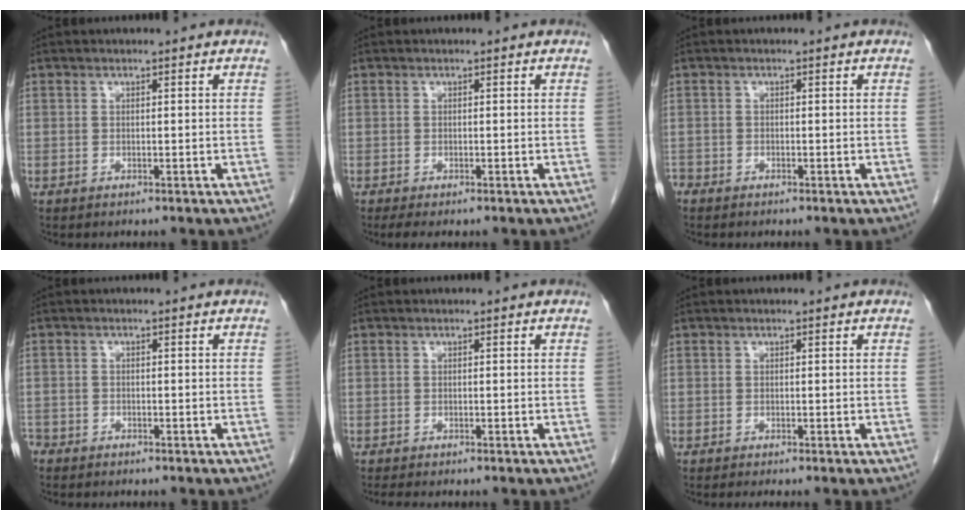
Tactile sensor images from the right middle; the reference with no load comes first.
{"total": 2.1, "force": [-1.6, 0.5, 1.3], "torque": [-0.022, -0.007, -0.022]}
{"total": 1.5, "force": [-1.3, 0.7, 0.2], "torque": [-0.010, -0.001, -0.024]}
{"total": 3.5, "force": [-3.0, 1.8, 0.7], "torque": [-0.018, 0.000, -0.051]}
{"total": 2.1, "force": [-1.8, 0.3, 1.0], "torque": [-0.018, -0.006, -0.024]}
{"total": 0.9, "force": [-0.8, -0.2, 0.5], "torque": [-0.005, 0.002, -0.010]}